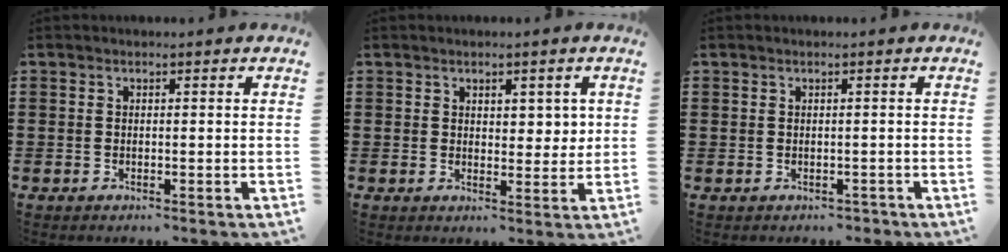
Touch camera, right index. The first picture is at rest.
{"total": 3.0, "force": [1.6, 1.9, 1.7], "torque": [-0.013, 0.000, 0.023]}
{"total": 0.9, "force": [-0.4, 0.9, 0.1], "torque": [-0.005, 0.002, -0.009]}